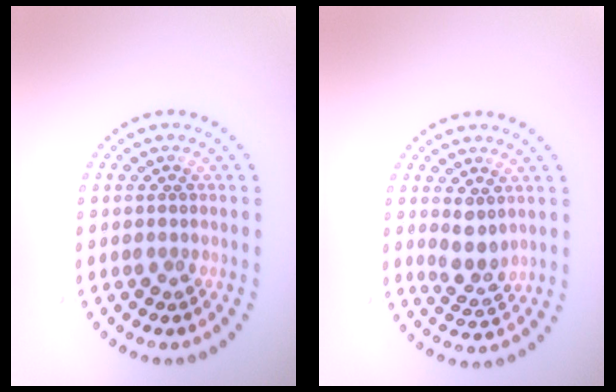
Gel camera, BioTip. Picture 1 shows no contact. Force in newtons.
{"total": 2.4, "press": 2.0, "slide": 1.3}